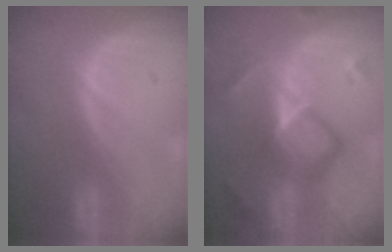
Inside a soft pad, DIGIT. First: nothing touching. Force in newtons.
{"total": 7.9, "press": 7.9, "slide": 0.4}